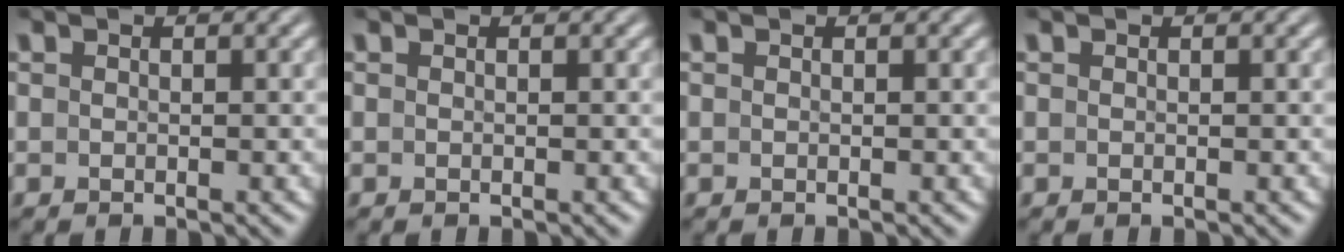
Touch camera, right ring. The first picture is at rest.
{"total": 0.0}
{"total": 0.0}
{"total": 0.0}